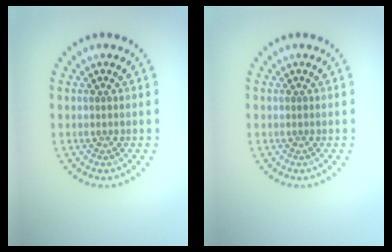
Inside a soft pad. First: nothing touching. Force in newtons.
{"total": 0.0}